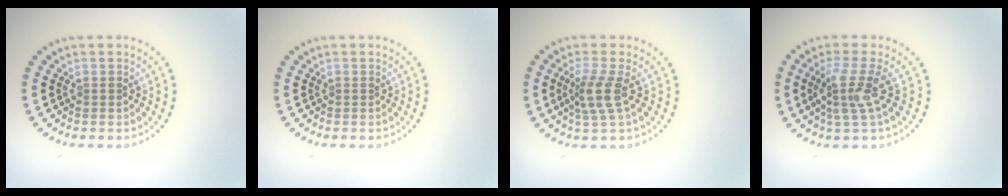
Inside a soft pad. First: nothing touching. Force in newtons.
{"total": 0.0}
{"total": 2.9, "press": 2.2, "slide": 1.8}
{"total": 3.2, "press": 2.7, "slide": 1.7}